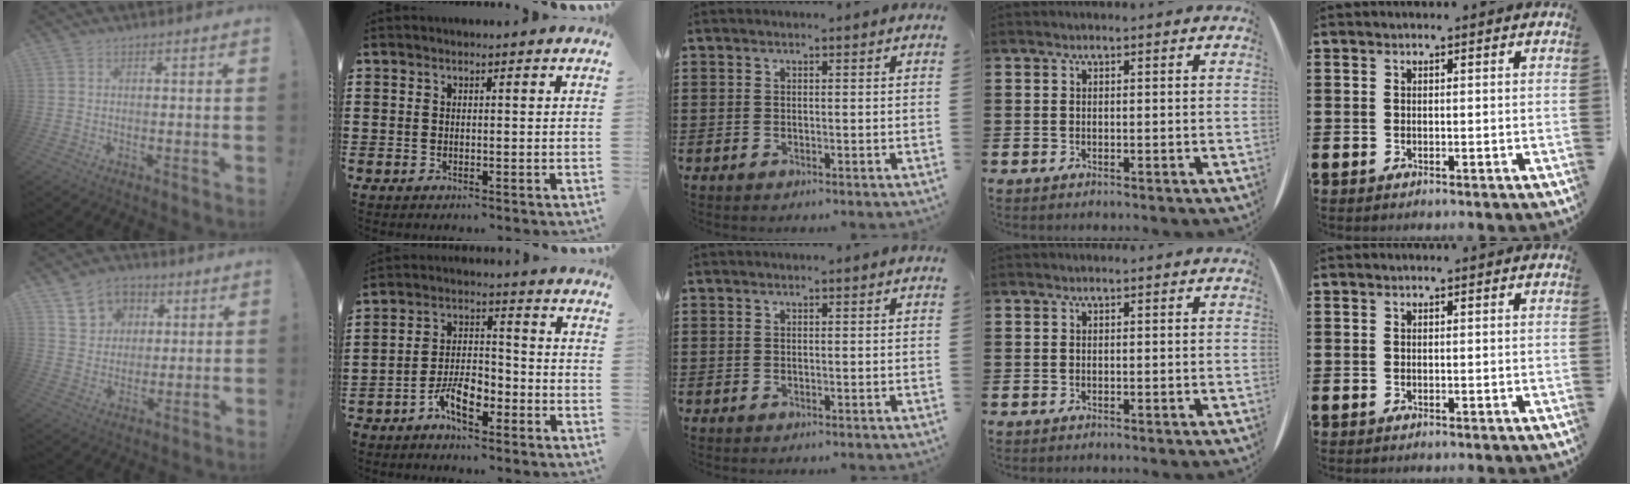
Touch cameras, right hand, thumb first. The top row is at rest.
{"thumb": {"total": 10.3, "force": [5.1, 8.3, 3.3], "torque": [-0.044, -0.025, 0.101]}, "index": {"total": 6.2, "force": [-4.1, 2.6, 3.9], "torque": [-0.077, 0.012, -0.078]}}